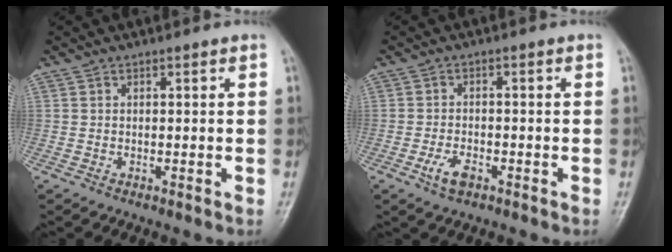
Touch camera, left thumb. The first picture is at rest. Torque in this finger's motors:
{"motor_torque": [-0.04, 0.08, 0.05, 0.02, 0.00]}